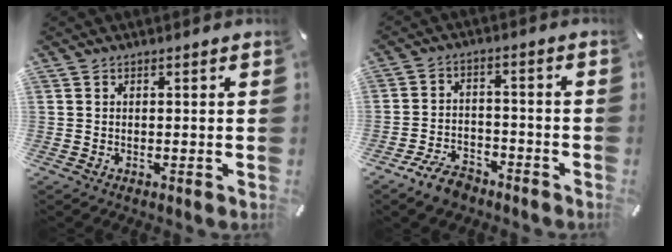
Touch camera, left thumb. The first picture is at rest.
{"total": 7.1, "force": [-5.4, 3.6, 2.7], "torque": [-0.052, 0.032, -0.102]}